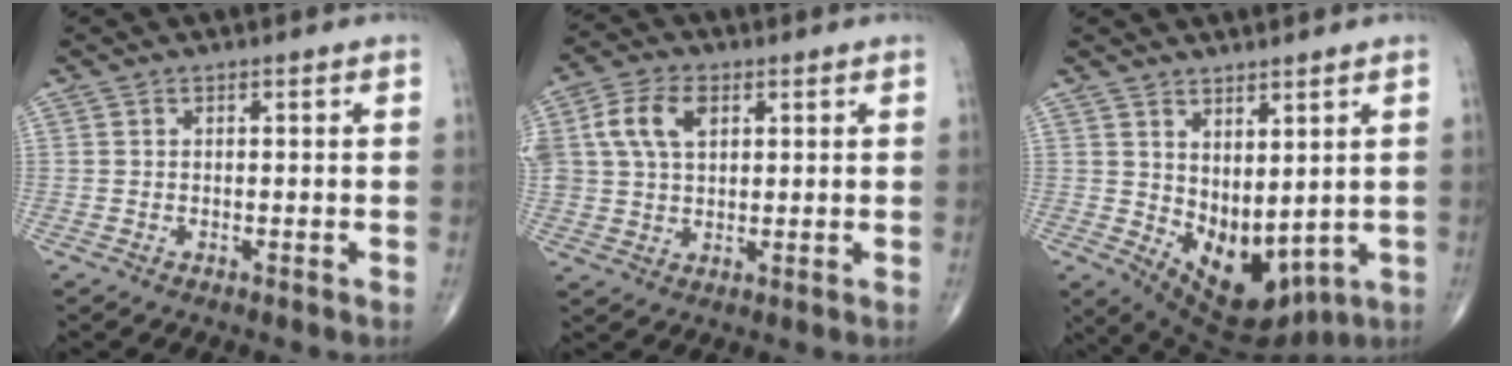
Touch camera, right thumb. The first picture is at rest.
{"total": 8.9, "force": [2.9, 5.6, 6.4], "torque": [-0.122, 0.006, 0.054]}
{"total": 11.3, "force": [1.2, 6.5, 9.1], "torque": [-0.113, -0.028, 0.053]}